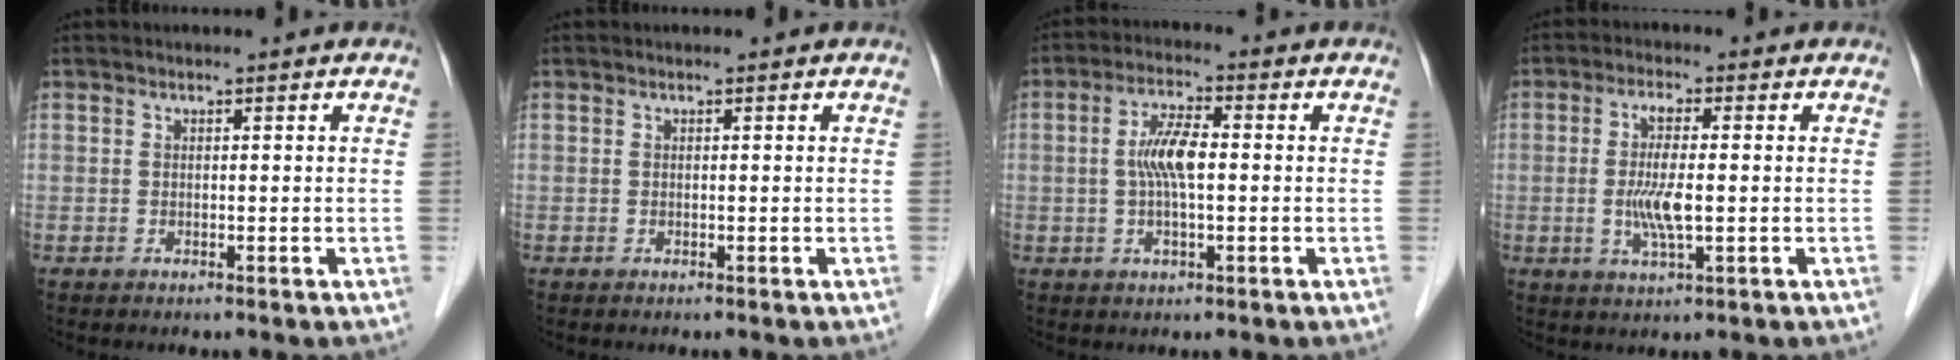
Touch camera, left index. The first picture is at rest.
{"total": 0.0}
{"total": 6.2, "force": [0.0, 1.6, 6.0], "torque": [-0.126, 0.007, -0.003]}
{"total": 6.0, "force": [-0.6, 0.7, 6.0], "torque": [-0.124, -0.009, -0.012]}